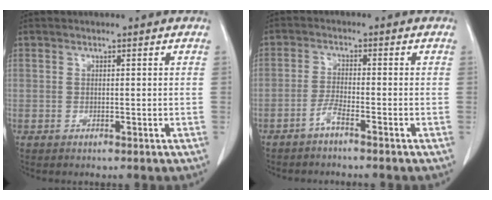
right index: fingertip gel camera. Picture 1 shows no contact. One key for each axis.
{"total": 2.5, "fx": -2.0, "fy": -0.2, "fz": 1.5, "tx": -0.034, "ty": 0.001, "tz": -0.042}